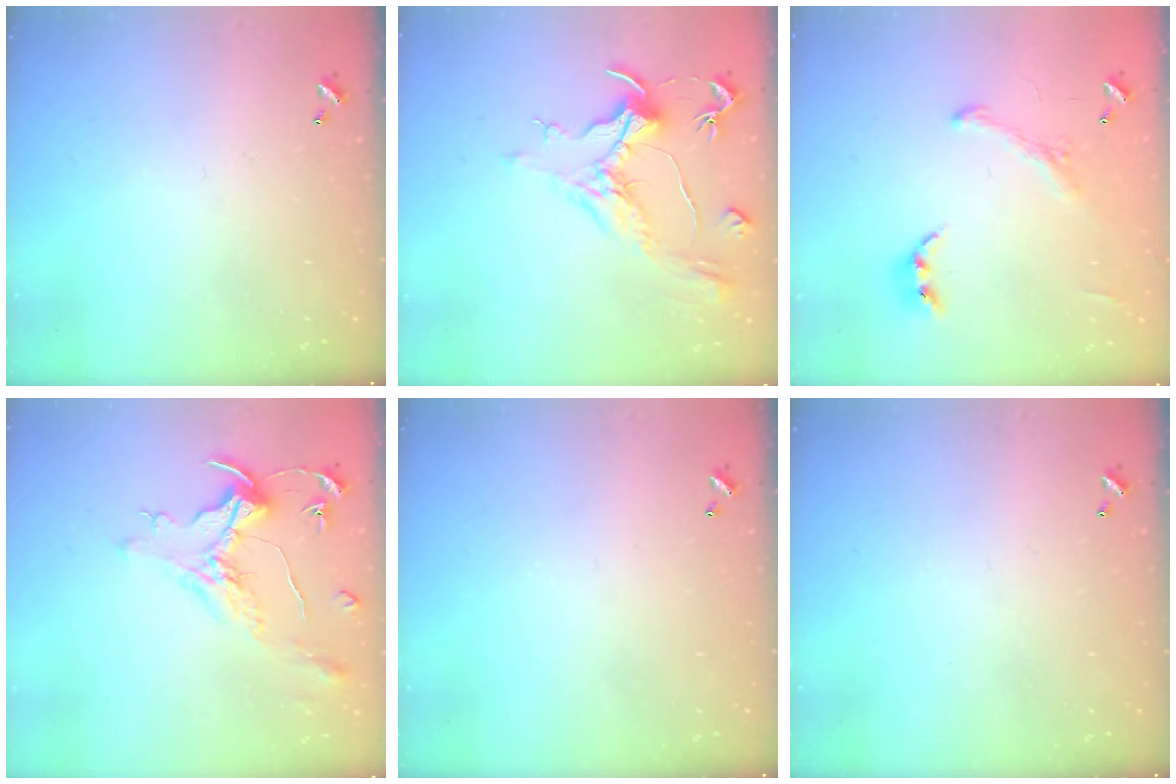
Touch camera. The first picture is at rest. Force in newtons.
{"total": 1.1, "press": 0.1, "slide": 1.1}
{"total": 0.5, "press": 0.0, "slide": 0.5}
{"total": 1.6, "press": 1.4, "slide": 0.7}
{"total": 0.0}
{"total": 0.0}